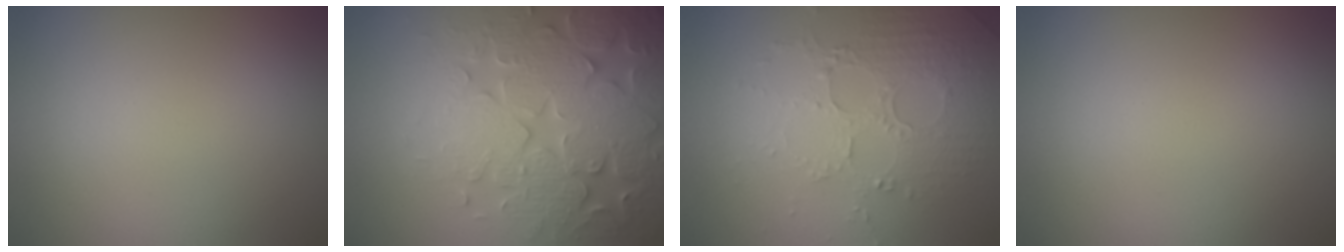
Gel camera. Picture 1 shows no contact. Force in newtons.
{"total": 7.8, "press": 7.6, "slide": 1.6}
{"total": 5.1, "press": 3.5, "slide": 3.7}
{"total": 0.0}